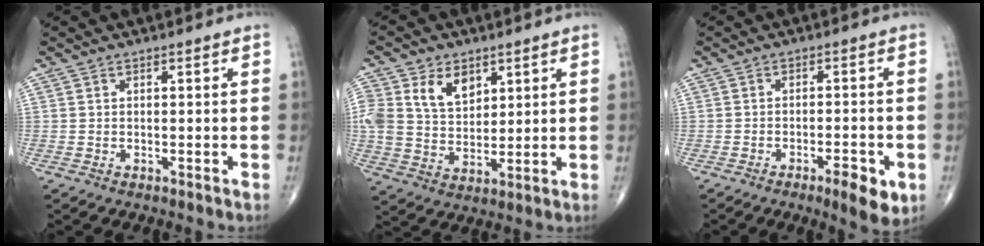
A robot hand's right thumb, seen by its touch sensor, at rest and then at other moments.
{"total": 11.6, "force": [4.9, 8.0, 6.8], "torque": [-0.115, -0.014, 0.100]}
{"total": 7.8, "force": [-3.5, 2.2, 6.6], "torque": [-0.090, 0.004, -0.045]}